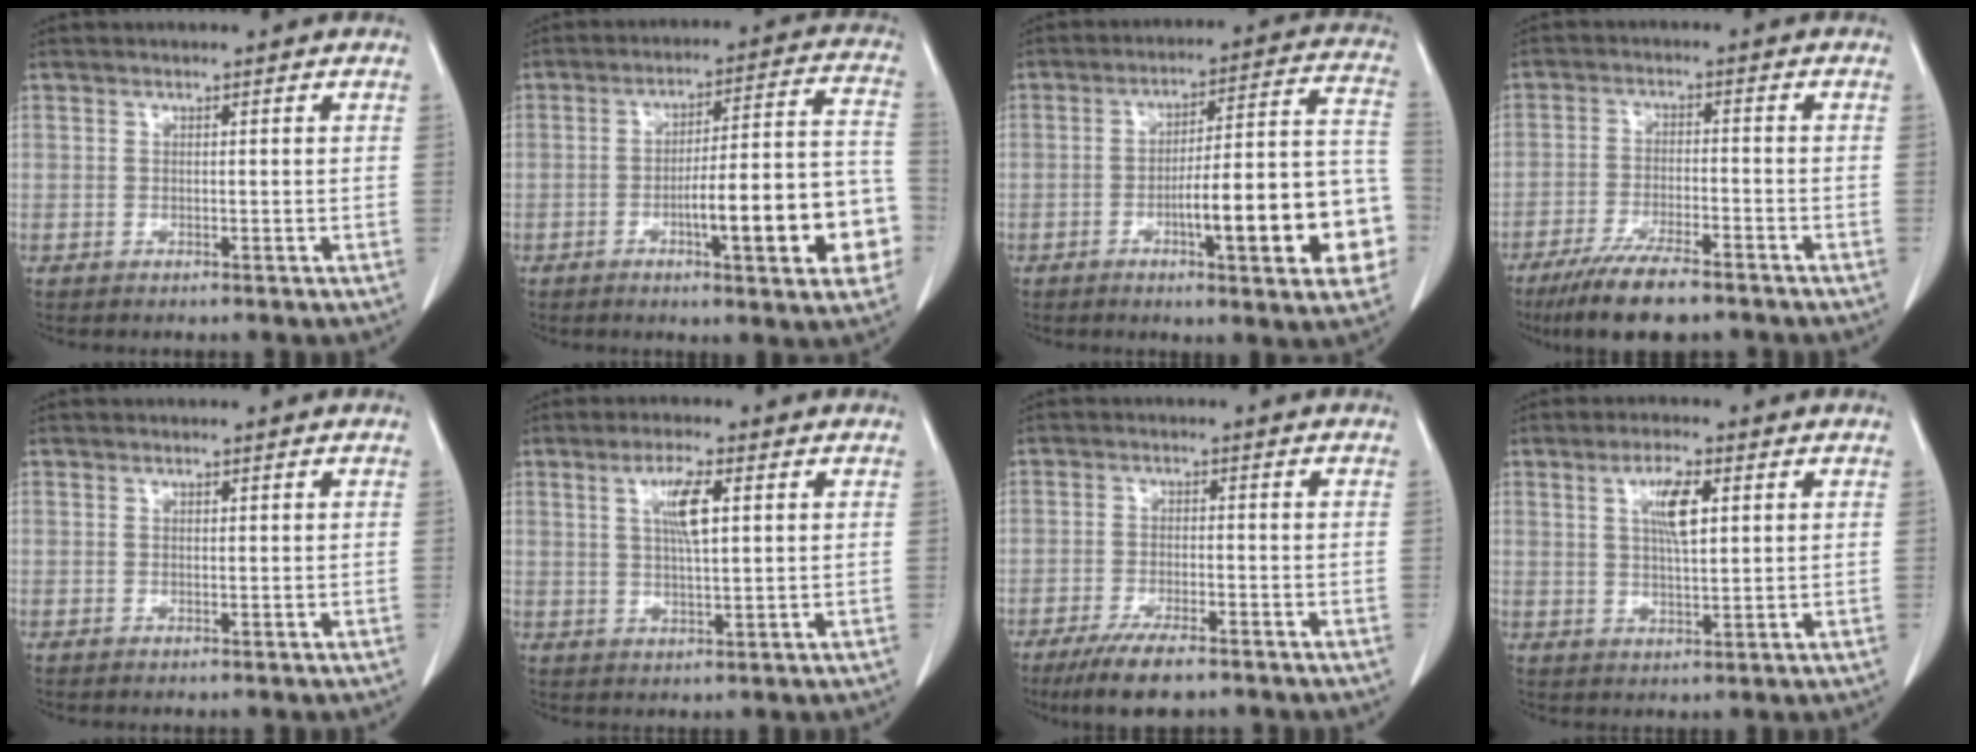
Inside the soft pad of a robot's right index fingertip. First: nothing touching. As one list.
[{"total": 16.3, "force": [-5.3, 2.6, 15.2], "torque": [-0.172, 0.029, -0.068]}, {"total": 17.9, "force": [-5.8, 2.8, 16.8], "torque": [-0.170, 0.033, -0.072]}, {"total": 10.3, "force": [-7.9, 1.8, 6.3], "torque": [-0.109, -0.022, -0.130]}, {"total": 0.0}, {"total": 5.5, "force": [1.7, 0.8, 5.2], "torque": [-0.097, 0.000, 0.032]}, {"total": 7.8, "force": [-5.9, 1.5, 4.9], "torque": [-0.084, -0.017, -0.095]}, {"total": 5.6, "force": [1.9, 1.2, 5.1], "torque": [-0.096, 0.002, 0.036]}]